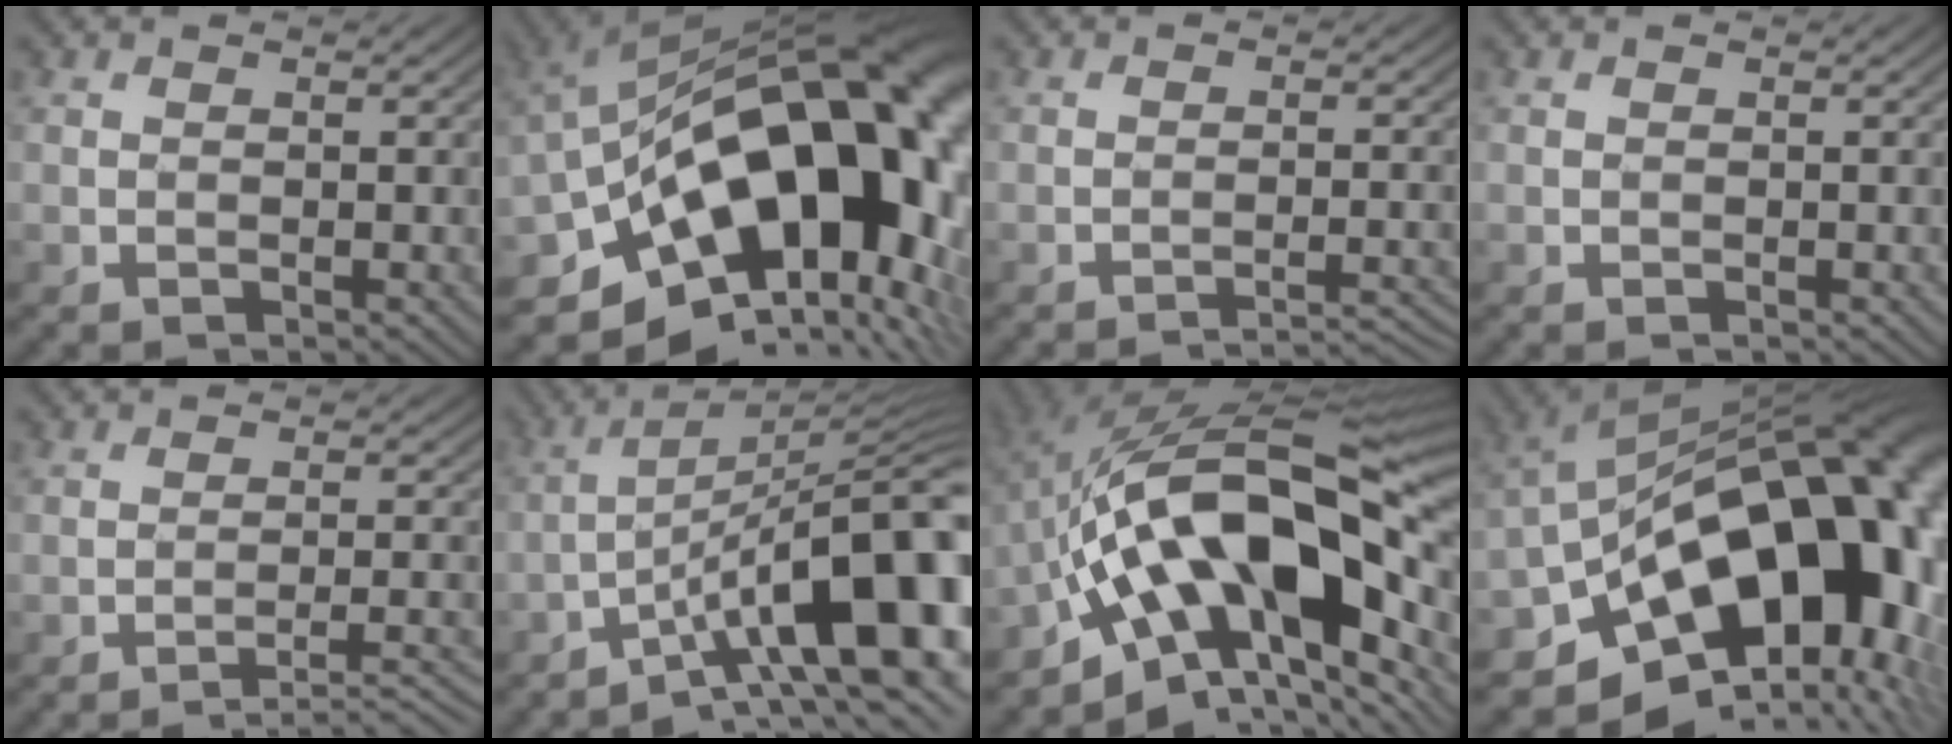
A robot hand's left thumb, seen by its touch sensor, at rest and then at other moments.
{"total": 21.2, "force": [-3.6, 11.5, 17.4], "torque": [-0.258, -0.037, -0.037]}
{"total": 3.8, "force": [-3.1, 0.4, 2.2], "torque": [-0.028, 0.012, -0.052]}
{"total": 0.0}
{"total": 5.6, "force": [-4.1, 0.7, 3.7], "torque": [-0.059, 0.015, -0.063]}
{"total": 16.1, "force": [-6.3, 4.3, 14.1], "torque": [-0.206, 0.009, -0.103]}
{"total": 19.8, "force": [-2.8, 9.6, 17.1], "torque": [-0.286, 0.014, -0.053]}
{"total": 20.8, "force": [-5.9, 12.2, 15.8], "torque": [-0.208, -0.034, -0.074]}